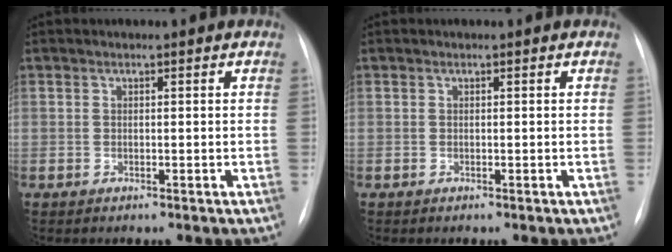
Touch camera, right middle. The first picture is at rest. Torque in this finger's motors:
{"motor_torque": [-0.37, -0.25, -0.06, -0.01]}